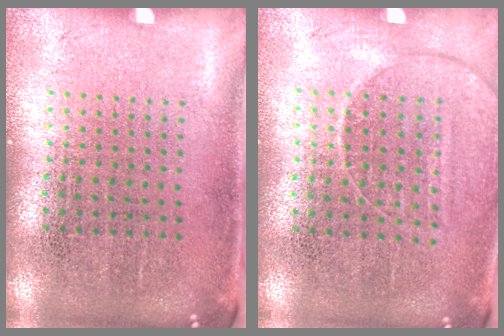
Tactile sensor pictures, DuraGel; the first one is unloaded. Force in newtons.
{"total": 1.4, "press": 1.3, "slide": 0.5}